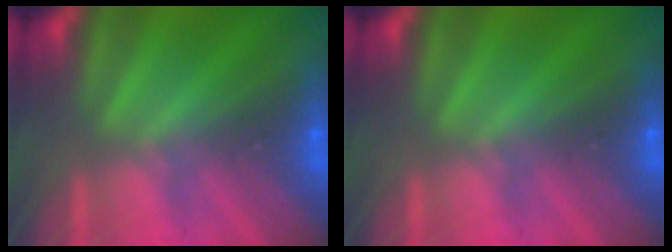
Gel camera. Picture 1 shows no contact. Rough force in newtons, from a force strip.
{"total": 0.0}